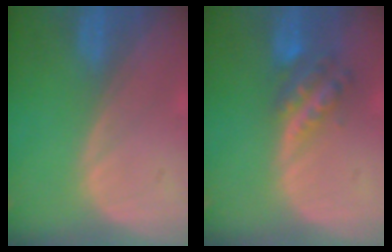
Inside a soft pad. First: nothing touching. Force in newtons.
{"total": 5.8, "press": 5.1, "slide": 2.8}